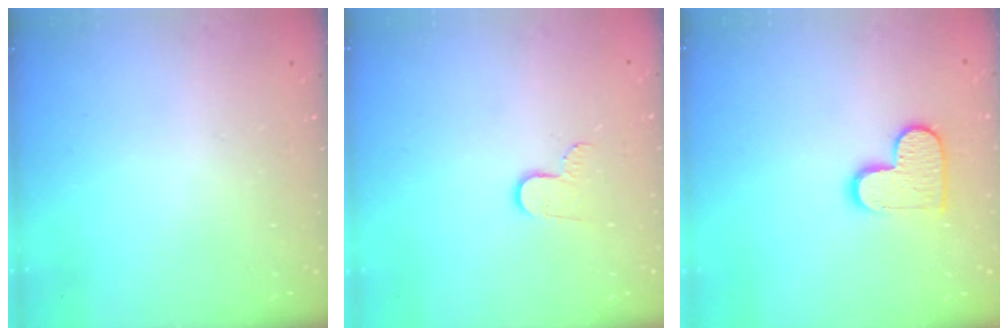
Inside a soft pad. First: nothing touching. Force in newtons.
{"total": 7.0, "press": 7.0, "slide": 0.5}
{"total": 11.4, "press": 11.3, "slide": 0.6}